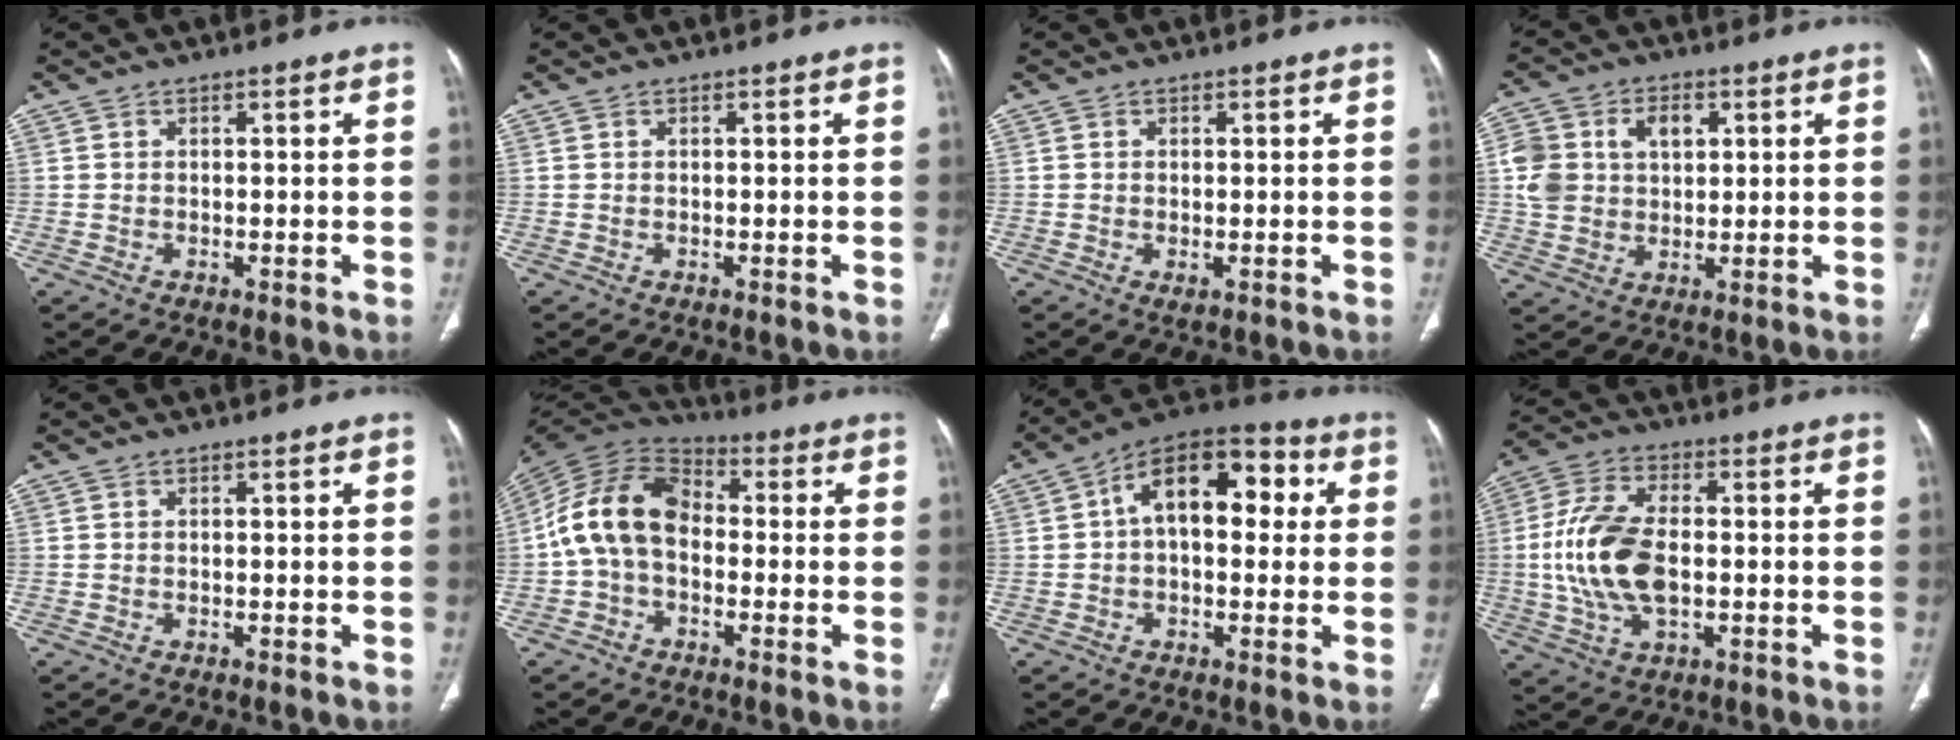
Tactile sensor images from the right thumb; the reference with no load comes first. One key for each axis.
{"total": 0.0}
{"total": 1.1, "fx": -0.3, "fy": 0.5, "fz": 0.9, "tx": -0.018, "ty": -0.004, "tz": -0.002}
{"total": 11.8, "fx": 2.8, "fy": 8.9, "fz": 7.2, "tx": -0.120, "ty": 0.006, "tz": 0.055}
{"total": 0.0}
{"total": 13.9, "fx": -1.0, "fy": 9.6, "fz": 10.0, "tx": -0.180, "ty": 0.036, "tz": -0.032}
{"total": 15.3, "fx": 2.8, "fy": 8.7, "fz": 12.2, "tx": -0.158, "ty": 0.038, "tz": 0.034}
{"total": 14.7, "fx": -0.7, "fy": 8.1, "fz": 12.2, "tx": -0.251, "ty": 0.009, "tz": -0.013}